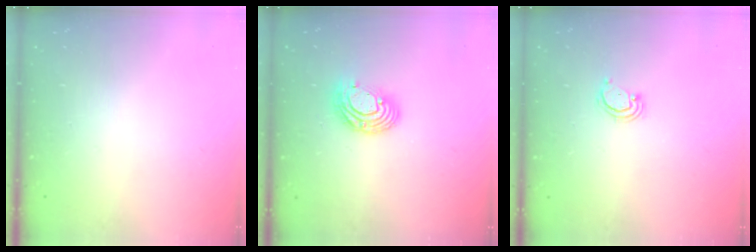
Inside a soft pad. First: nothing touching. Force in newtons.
{"total": 9.9, "press": 9.9, "slide": 0.8}
{"total": 2.5, "press": 2.4, "slide": 0.2}